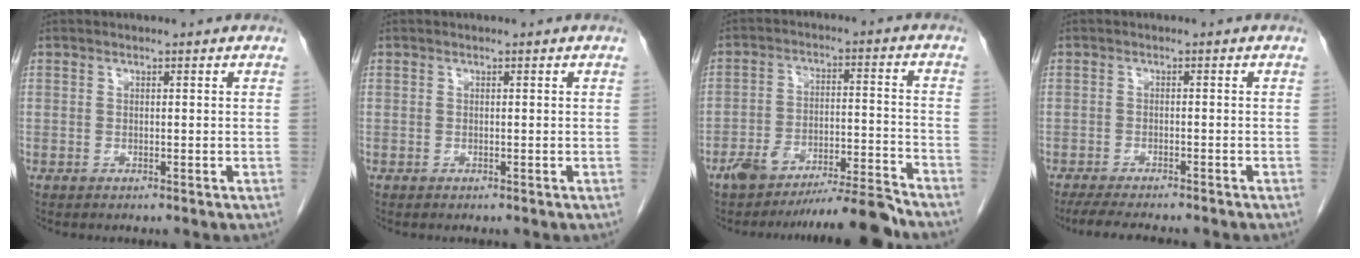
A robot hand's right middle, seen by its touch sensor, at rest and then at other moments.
{"total": 0.0}
{"total": 10.5, "force": [-9.6, -0.3, 4.2], "torque": [-0.054, 0.018, -0.159]}
{"total": 8.8, "force": [-7.5, 1.4, 4.4], "torque": [-0.062, -0.013, -0.108]}